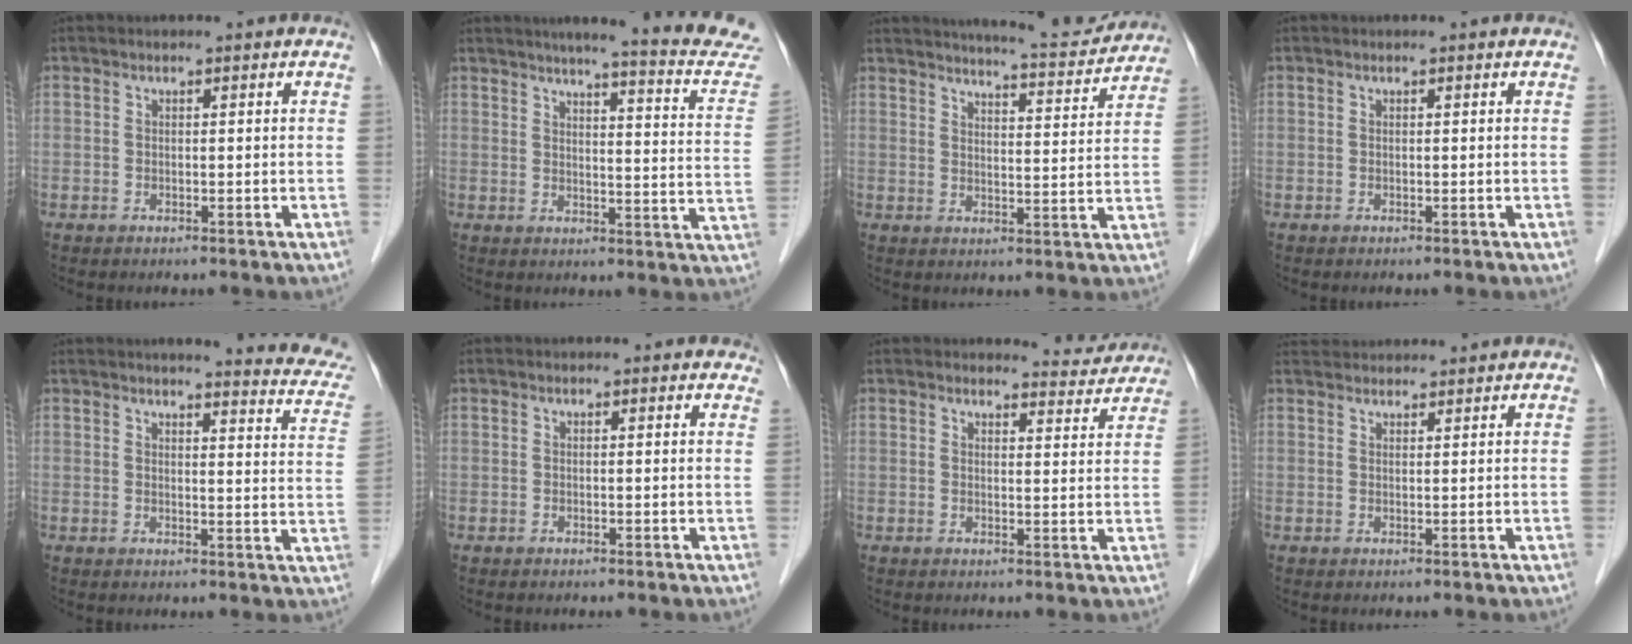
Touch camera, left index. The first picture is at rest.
{"total": 17.8, "force": [16.4, -0.3, 7.1], "torque": [-0.089, -0.071, 0.178]}
{"total": 11.7, "force": [11.2, 1.0, 3.1], "torque": [-0.044, -0.008, 0.139]}
{"total": 0.0}
{"total": 13.6, "force": [12.5, 1.3, 5.4], "torque": [-0.046, -0.051, 0.114]}
{"total": 1.8, "force": [1.6, 0.8, 0.5], "torque": [0.000, 0.000, 0.001]}
{"total": 4.8, "force": [4.7, 0.8, -0.5], "torque": [0.006, -0.014, 0.045]}
{"total": 5.1, "force": [5.0, 0.6, 0.7], "torque": [-0.013, 0.038, 0.079]}